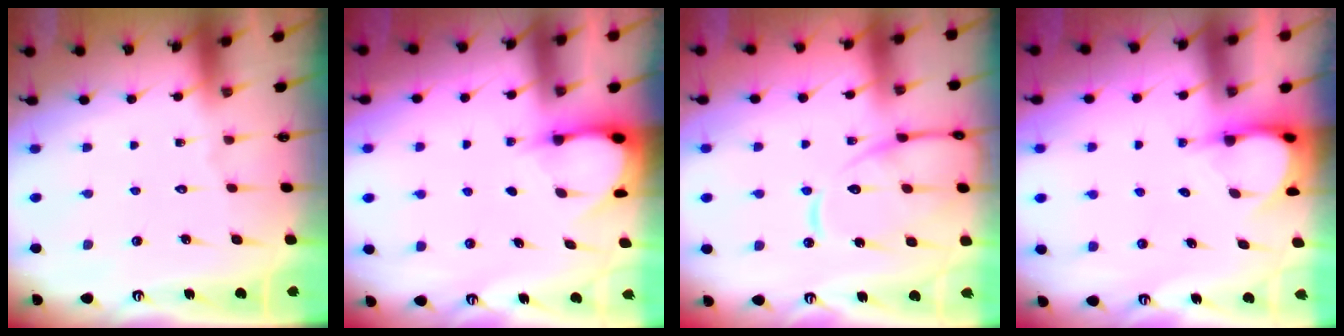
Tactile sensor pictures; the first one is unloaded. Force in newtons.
{"total": 3.3, "press": 3.2, "slide": 0.3}
{"total": 14.5, "press": 14.4, "slide": 1.5}
{"total": 3.9, "press": 3.9, "slide": 0.2}